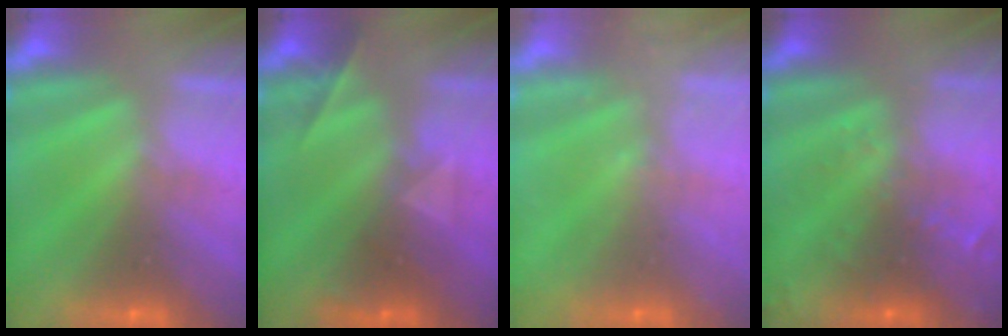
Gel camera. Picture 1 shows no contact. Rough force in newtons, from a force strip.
{"total": 2.3}
{"total": 2.4}
{"total": 10.8}